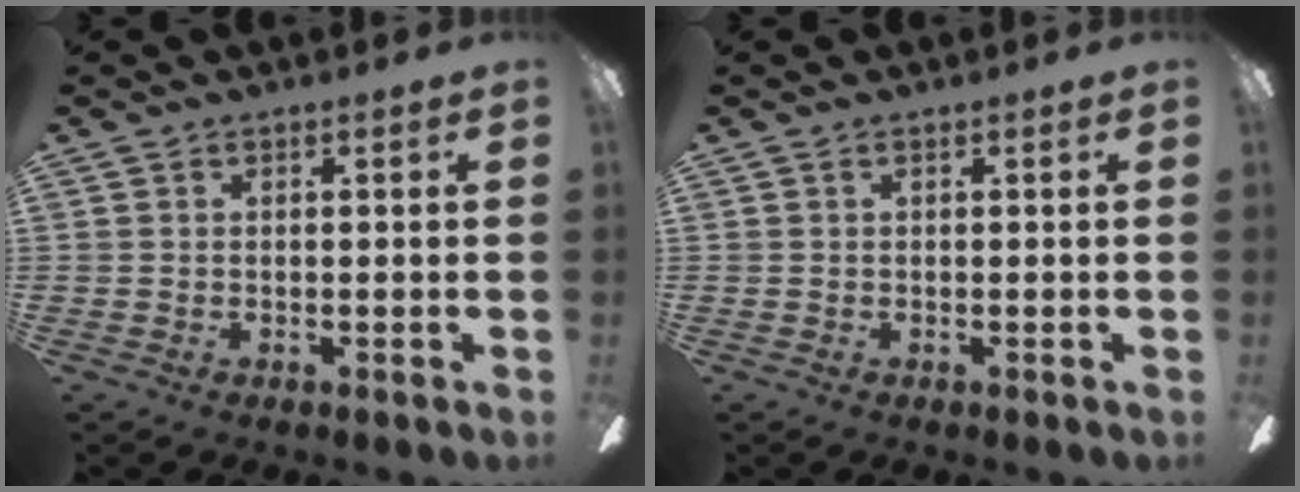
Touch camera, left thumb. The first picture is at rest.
{"total": 0.0}